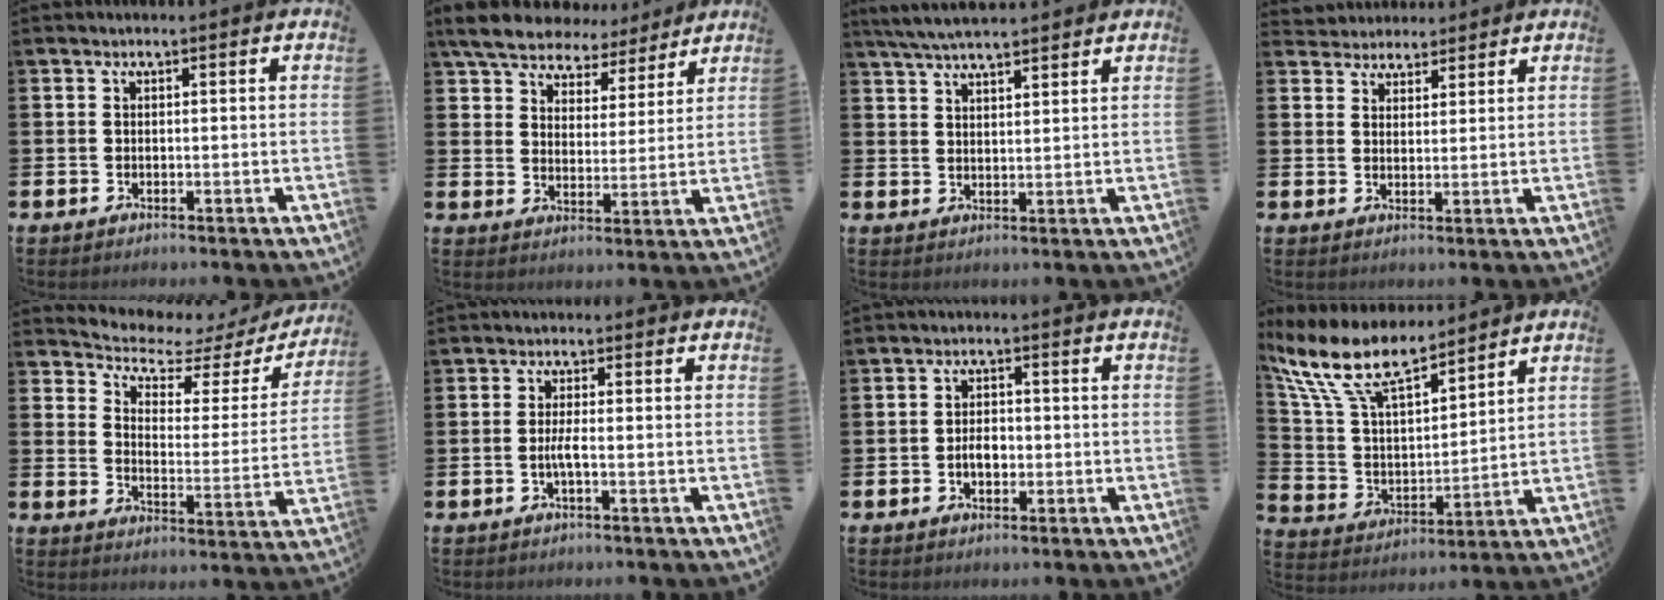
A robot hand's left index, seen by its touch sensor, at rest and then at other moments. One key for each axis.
{"total": 7.7, "fx": 7.0, "fy": 2.9, "fz": 1.7, "tx": -0.067, "ty": -0.038, "tz": 0.125}
{"total": 5.7, "fx": 5.3, "fy": 0.7, "fz": 2.0, "tx": -0.046, "ty": -0.014, "tz": 0.097}
{"total": 3.7, "fx": 3.4, "fy": 1.2, "fz": -0.7, "tx": -0.005, "ty": -0.013, "tz": 0.064}
{"total": 4.8, "fx": 4.3, "fy": 1.8, "fz": 1.4, "tx": -0.050, "ty": -0.035, "tz": 0.064}
{"total": 1.7, "fx": -0.5, "fy": 0.2, "fz": 1.6, "tx": -0.039, "ty": 0.003, "tz": -0.009}
{"total": 2.8, "fx": -0.7, "fy": 1.8, "fz": 2.1, "tx": -0.021, "ty": -0.003, "tz": -0.018}
{"total": 11.7, "fx": 9.4, "fy": 3.6, "fz": 5.9, "tx": -0.156, "ty": -0.043, "tz": 0.172}